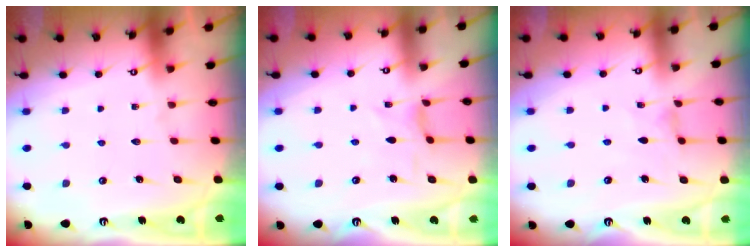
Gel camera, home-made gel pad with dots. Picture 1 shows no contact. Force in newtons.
{"total": 1.8, "press": 1.8, "slide": 0.3}
{"total": 0.0}